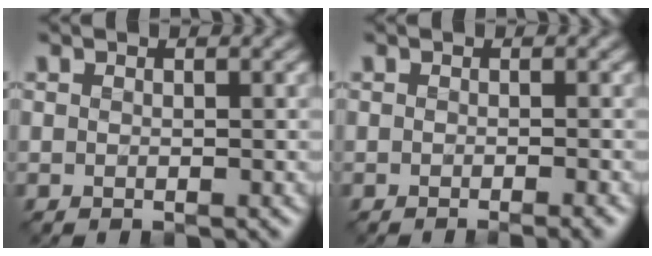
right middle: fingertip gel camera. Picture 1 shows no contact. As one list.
[{"total": 1.2, "force": [-0.8, -0.1, 0.9], "torque": [-0.015, -0.006, -0.011]}]